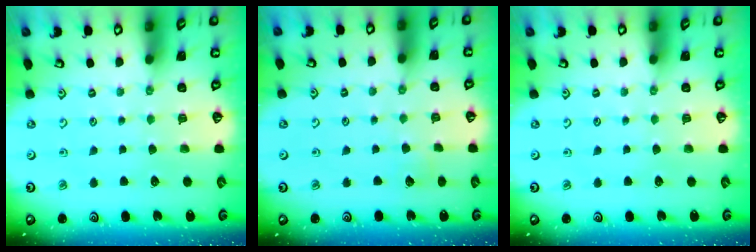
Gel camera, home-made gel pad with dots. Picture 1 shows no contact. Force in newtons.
{"total": 2.9, "press": 2.9, "slide": 0.3}
{"total": 0.0}